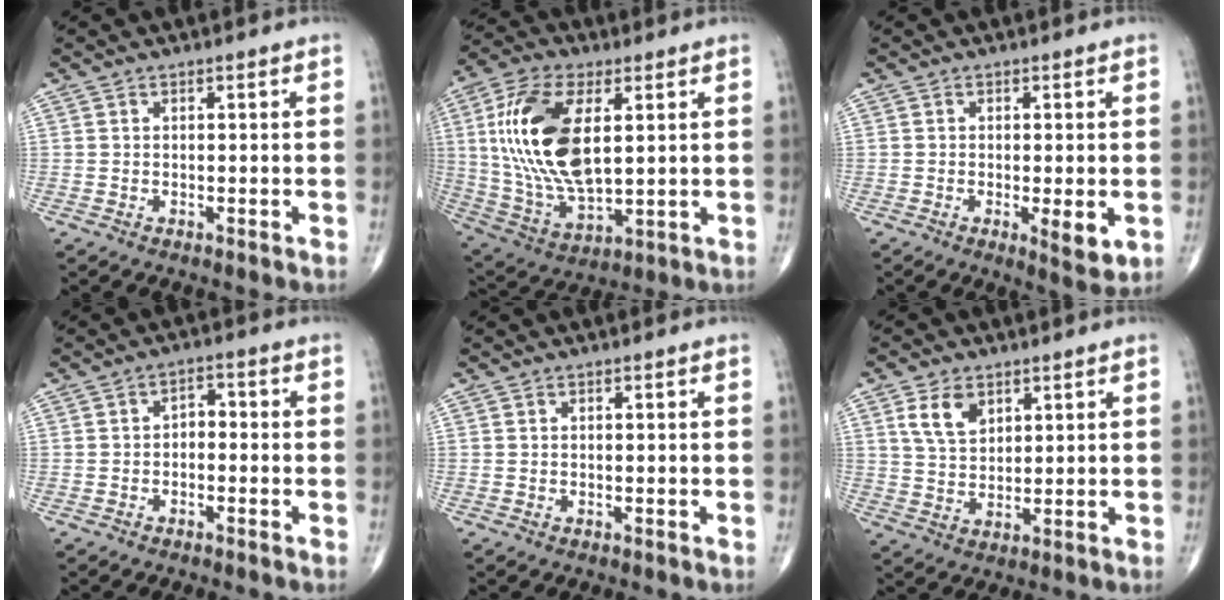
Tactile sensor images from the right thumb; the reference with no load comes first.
{"total": 20.1, "force": [4.0, 9.9, 17.0], "torque": [-0.340, -0.014, 0.077]}
{"total": 4.8, "force": [-1.0, 1.4, 4.5], "torque": [-0.067, -0.013, -0.017]}
{"total": 2.8, "force": [-0.7, 1.9, 2.0], "torque": [-0.016, 0.018, -0.022]}
{"total": 0.0}
{"total": 5.7, "force": [2.7, 3.6, 3.6], "torque": [-0.054, -0.014, 0.054]}